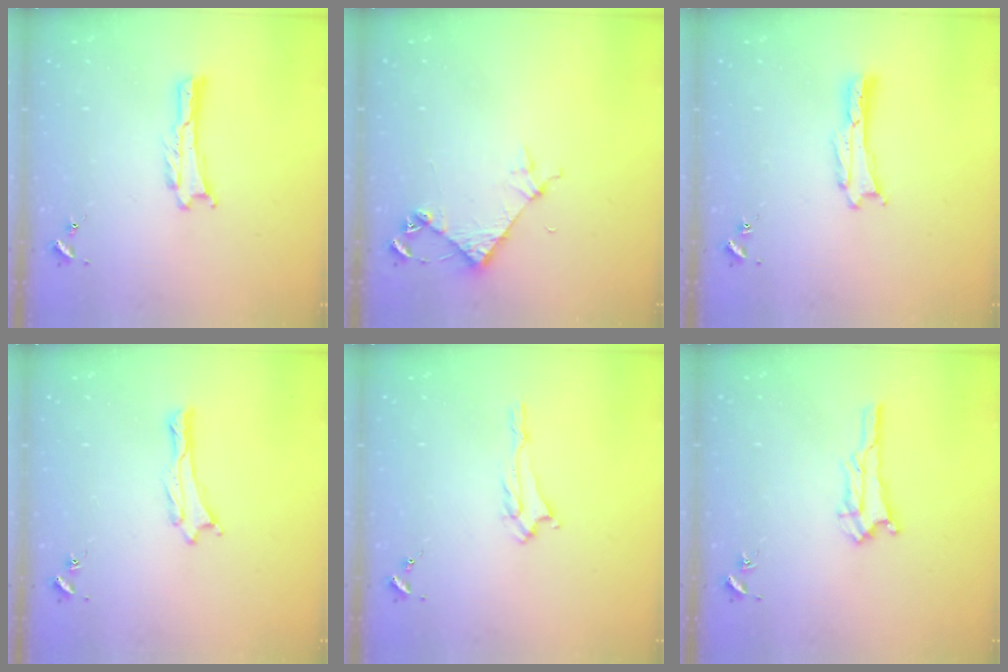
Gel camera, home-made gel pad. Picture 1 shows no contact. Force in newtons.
{"total": 4.6, "press": 4.6, "slide": 0.3}
{"total": 0.0}
{"total": 0.0}
{"total": 1.4, "press": 1.3, "slide": 0.2}
{"total": 2.3, "press": 2.2, "slide": 0.2}